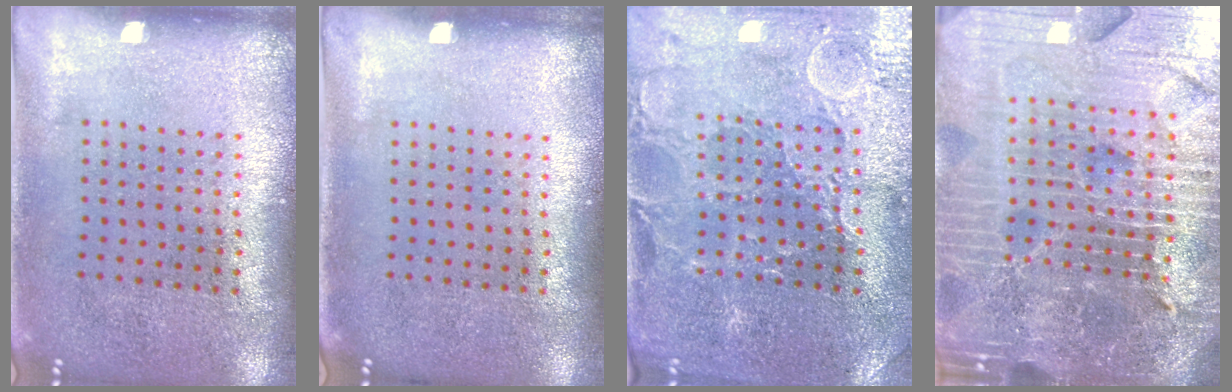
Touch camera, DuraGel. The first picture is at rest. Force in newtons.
{"total": 0.0}
{"total": 1.6, "press": 1.5, "slide": 0.5}
{"total": 6.7, "press": 5.9, "slide": 3.2}